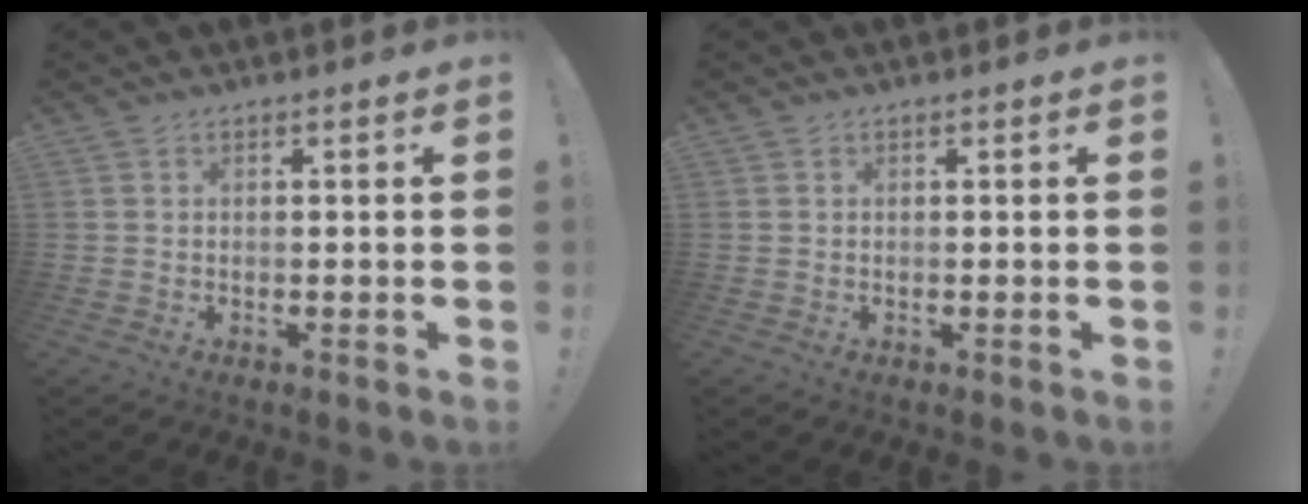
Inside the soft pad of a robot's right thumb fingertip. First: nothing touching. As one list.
[{"total": 0.0}]